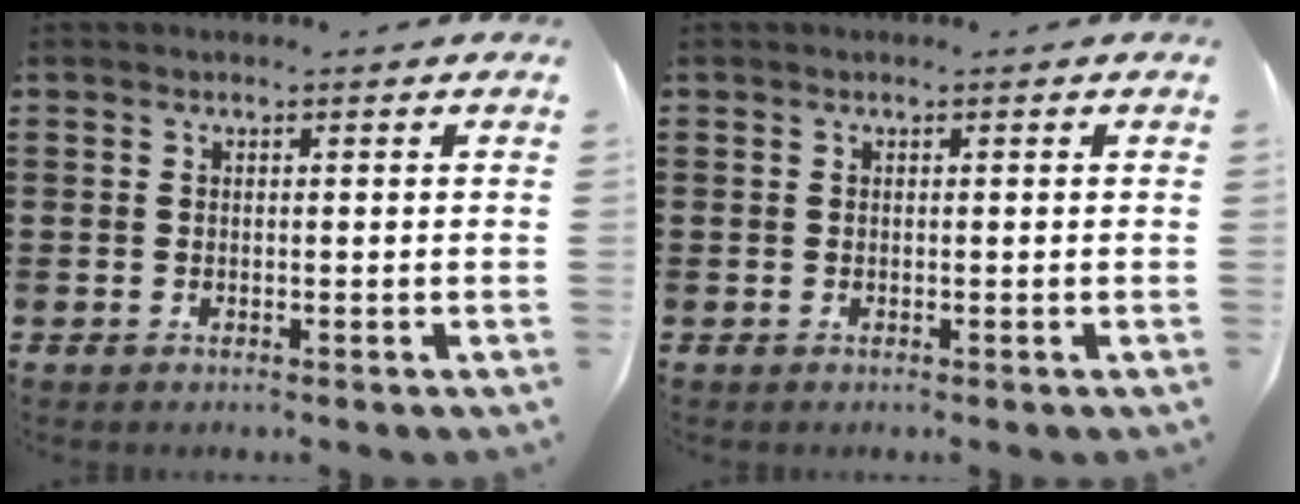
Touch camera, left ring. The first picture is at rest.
{"total": 0.0}